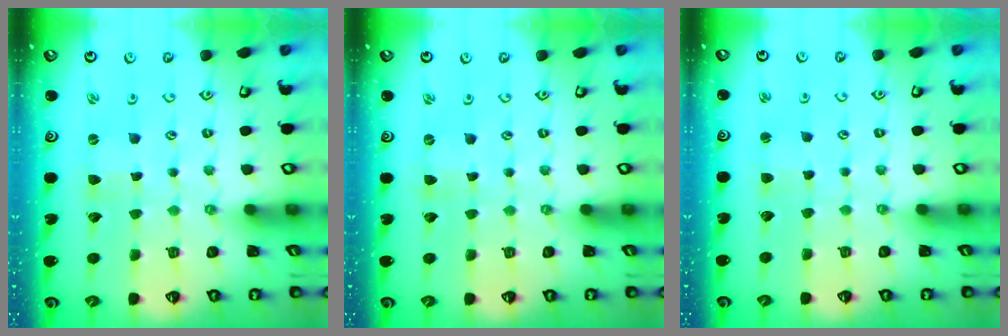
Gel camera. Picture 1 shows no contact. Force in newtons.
{"total": 0.0}
{"total": 2.6, "press": 2.6, "slide": 0.3}